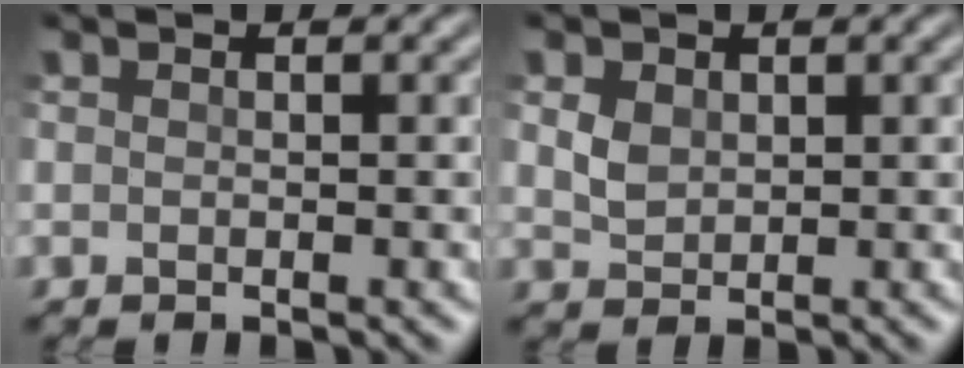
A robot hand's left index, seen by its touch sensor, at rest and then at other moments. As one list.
[{"total": 1.6, "force": [0.4, 1.3, 0.9], "torque": [-0.022, 0.000, 0.008]}]